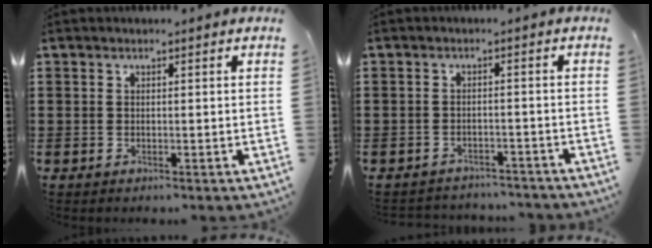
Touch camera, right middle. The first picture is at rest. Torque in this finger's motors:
{"motor_torque": [0.60, 0.79, -0.02, -0.01]}